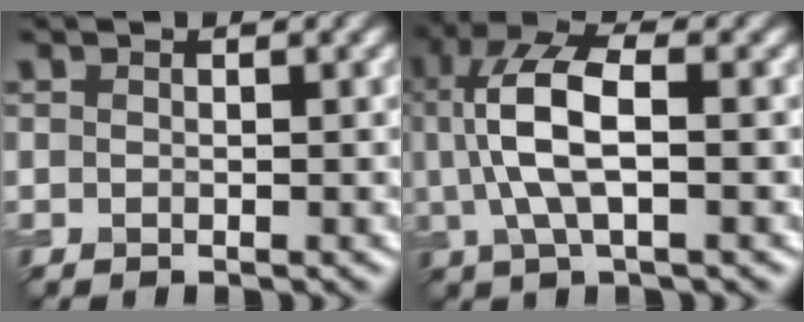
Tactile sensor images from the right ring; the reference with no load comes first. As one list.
[{"total": 6.9, "force": [0.7, 2.7, 6.3], "torque": [-0.136, 0.008, 0.009]}]